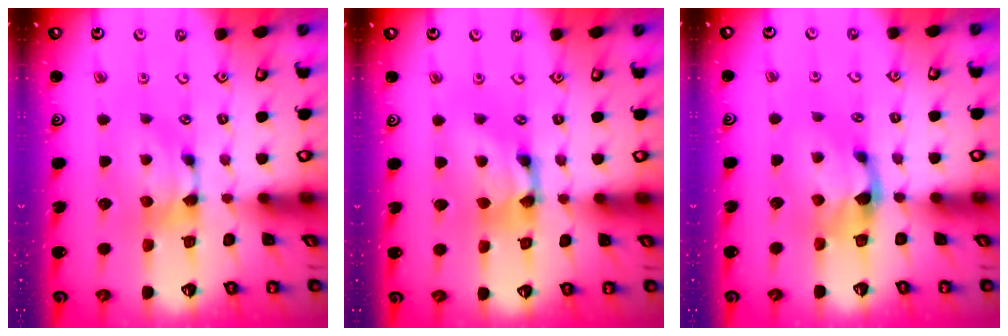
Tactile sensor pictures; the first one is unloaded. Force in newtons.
{"total": 3.5, "press": 3.5, "slide": 0.2}
{"total": 2.0, "press": 1.8, "slide": 1.0}